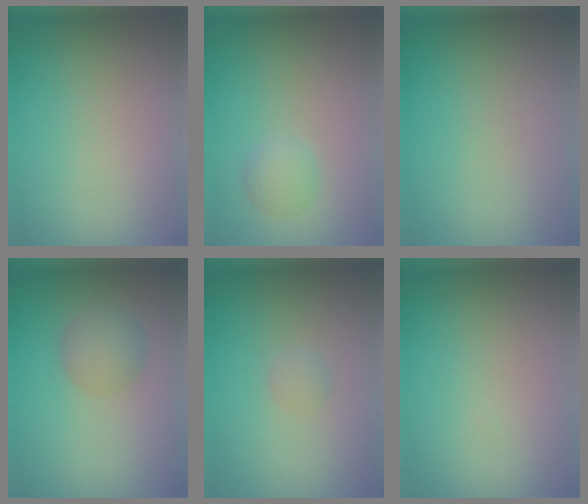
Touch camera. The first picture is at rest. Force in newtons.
{"total": 1.3, "press": 1.3, "slide": 0.0}
{"total": 0.0}
{"total": 2.4, "press": 2.4, "slide": 0.1}
{"total": 0.7, "press": 0.7, "slide": 0.0}
{"total": 0.0}